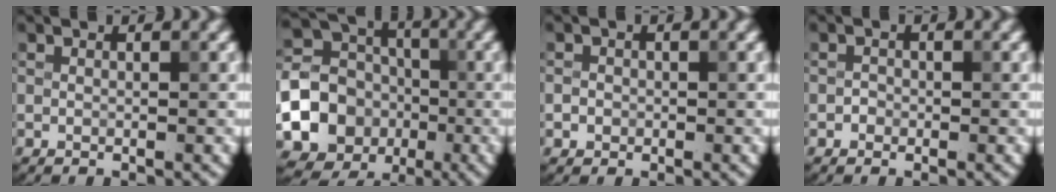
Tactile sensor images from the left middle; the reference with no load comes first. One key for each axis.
{"total": 19.5, "fx": -4.8, "fy": 18.1, "fz": 5.1, "tx": -0.144, "ty": -0.022, "tz": -0.111}
{"total": 0.9, "fx": -0.3, "fy": 0.9, "fz": 0.2, "tx": 0.005, "ty": -0.002, "tz": -0.005}
{"total": 0.7, "fx": -0.3, "fy": 0.6, "fz": 0.1, "tx": 0.003, "ty": -0.001, "tz": -0.007}